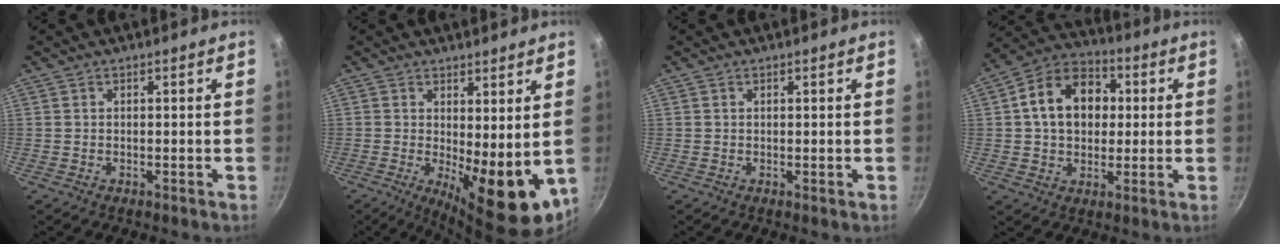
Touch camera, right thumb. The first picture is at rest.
{"total": 12.1, "force": [0.1, 4.6, 11.2], "torque": [-0.131, -0.020, 0.013]}
{"total": 0.0}
{"total": 14.4, "force": [2.0, 10.9, 9.2], "torque": [-0.121, 0.023, 0.018]}